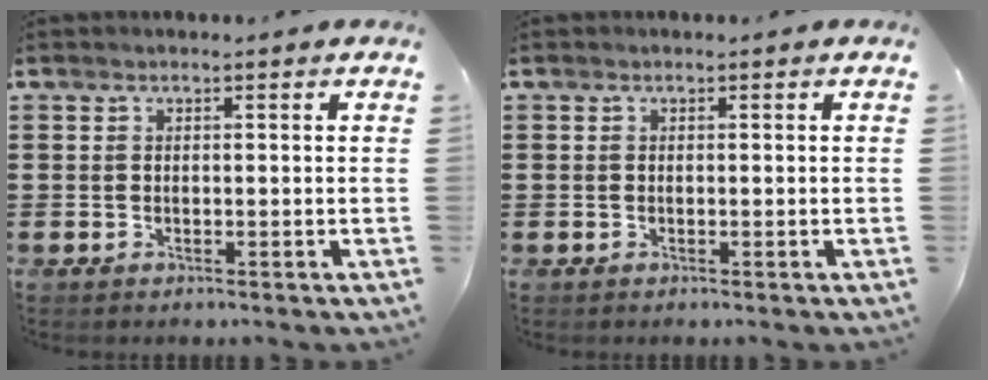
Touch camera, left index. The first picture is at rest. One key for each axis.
{"total": 0.0}